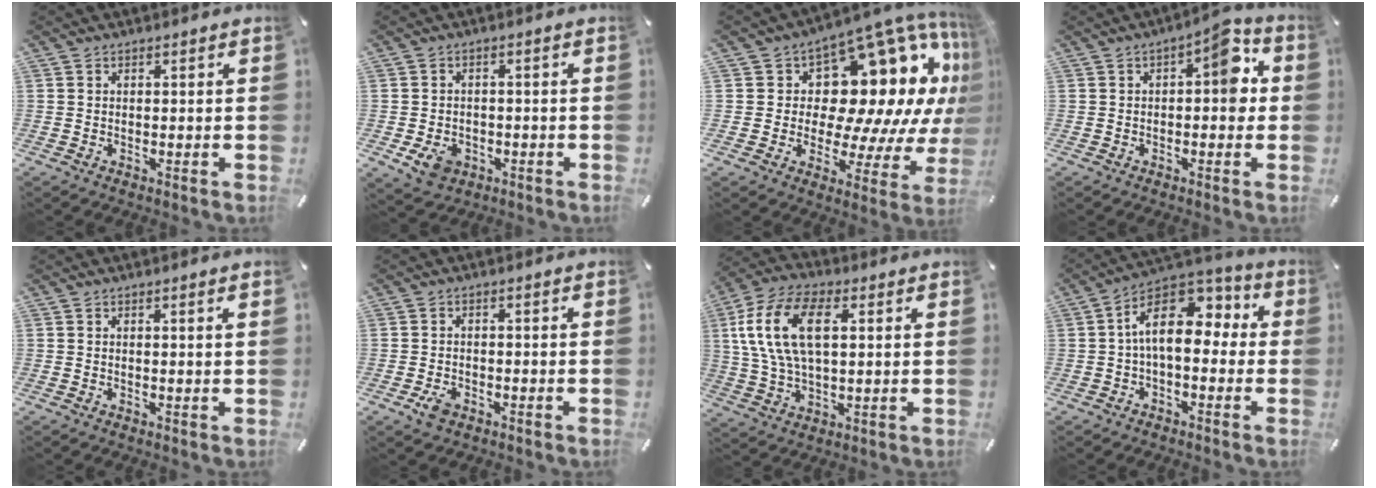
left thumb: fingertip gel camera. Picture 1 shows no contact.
{"total": 5.4, "force": [-2.2, 4.2, 2.6], "torque": [-0.052, 0.005, -0.041]}
{"total": 21.1, "force": [7.6, 13.2, 14.6], "torque": [-0.195, -0.077, 0.142]}
{"total": 9.1, "force": [1.3, 4.2, 7.9], "torque": [-0.094, -0.006, 0.011]}
{"total": 1.0, "force": [0.3, -0.1, 0.9], "torque": [-0.017, -0.001, 0.005]}
{"total": 2.8, "force": [-1.5, 1.8, 1.5], "torque": [-0.041, 0.003, -0.032]}
{"total": 14.7, "force": [4.0, 8.0, 11.6], "torque": [-0.271, 0.002, 0.066]}
{"total": 13.9, "force": [1.9, 8.0, 11.2], "torque": [-0.193, -0.009, 0.031]}